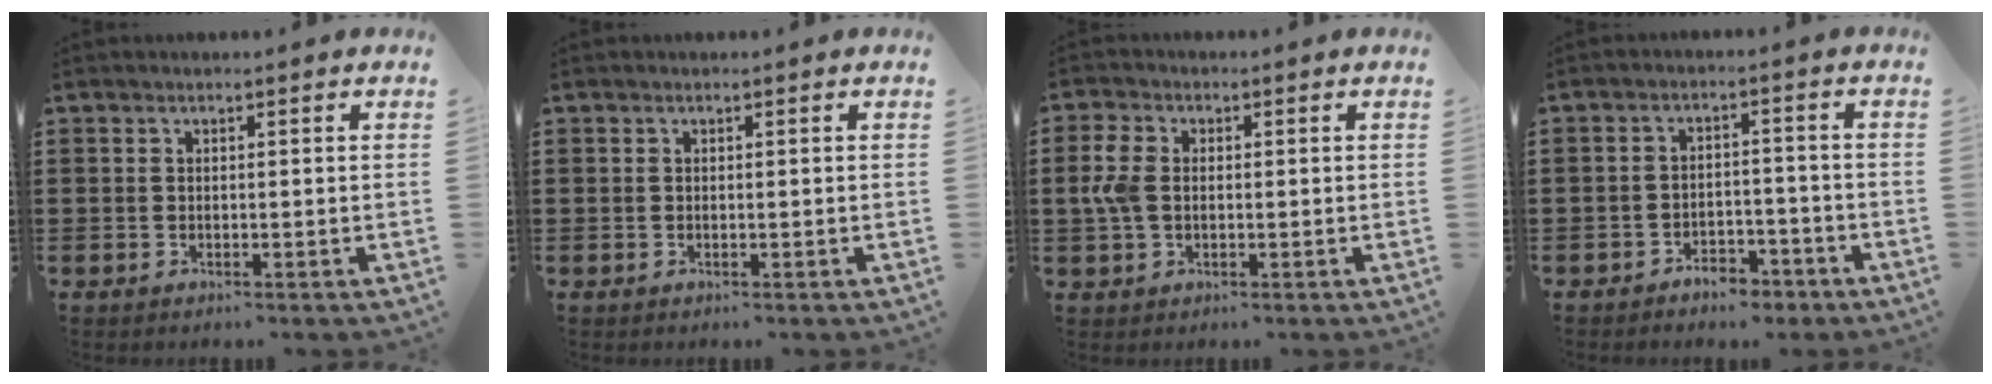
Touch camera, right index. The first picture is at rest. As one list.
[{"total": 0.0}, {"total": 4.5, "force": [0.1, 3.0, 3.3], "torque": [-0.092, 0.003, -0.007]}, {"total": 3.6, "force": [-3.3, 1.1, 0.6], "torque": [-0.013, 0.008, -0.068]}]